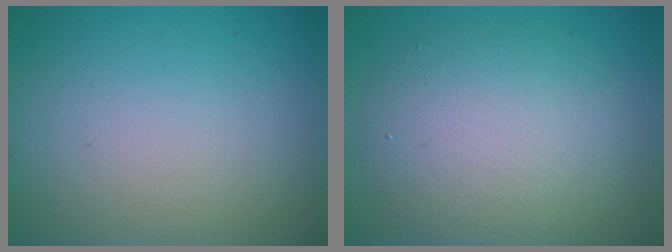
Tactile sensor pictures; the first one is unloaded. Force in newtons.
{"total": 6.6, "press": 6.6, "slide": 0.4}